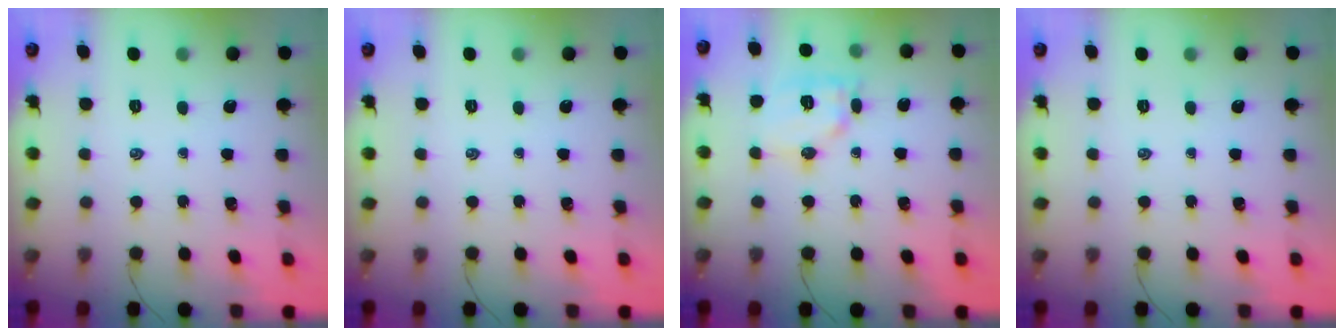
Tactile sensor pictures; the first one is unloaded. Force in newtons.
{"total": 0.0}
{"total": 11.4, "press": 11.4, "slide": 0.5}
{"total": 0.0}